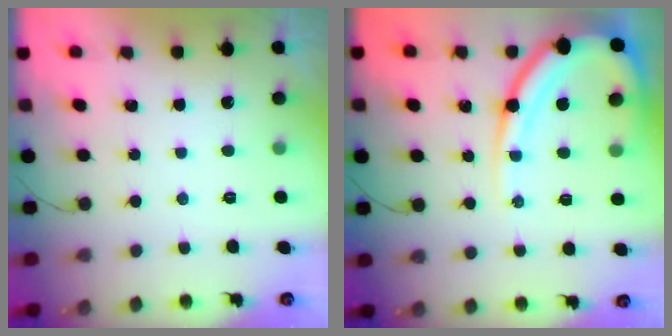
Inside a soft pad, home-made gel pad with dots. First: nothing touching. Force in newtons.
{"total": 15.3, "press": 15.2, "slide": 1.5}